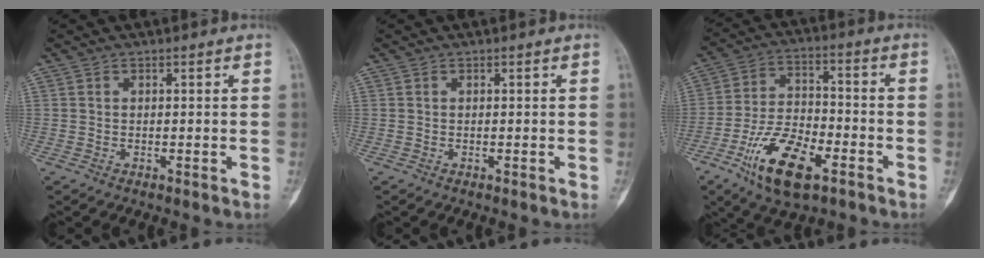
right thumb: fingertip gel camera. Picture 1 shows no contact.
{"total": 0.0}
{"total": 15.0, "force": [-7.5, 6.7, 11.0], "torque": [-0.196, 0.030, -0.133]}